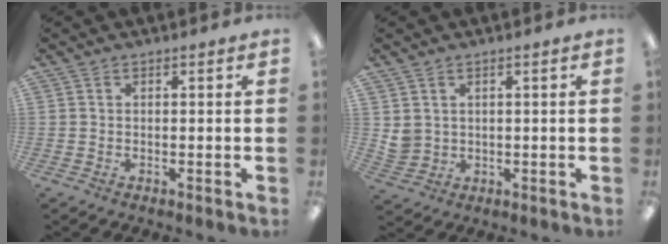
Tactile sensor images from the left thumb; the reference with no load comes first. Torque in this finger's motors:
{"motor_torque": [0.08, 0.06, 0.60, -0.33, 0.00]}